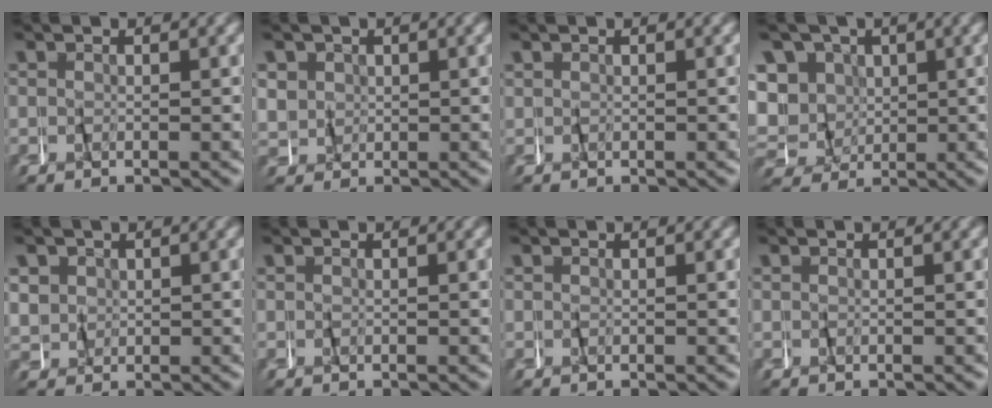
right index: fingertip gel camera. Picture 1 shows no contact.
{"total": 3.9, "force": [1.1, 3.4, 1.5], "torque": [-0.045, -0.005, 0.024]}
{"total": 0.0}
{"total": 14.3, "force": [1.1, 13.1, 5.7], "torque": [-0.177, -0.022, 0.011]}
{"total": 3.5, "force": [1.1, 3.0, 1.3], "torque": [-0.041, -0.005, 0.024]}
{"total": 0.0}
{"total": 0.0}
{"total": 0.0}